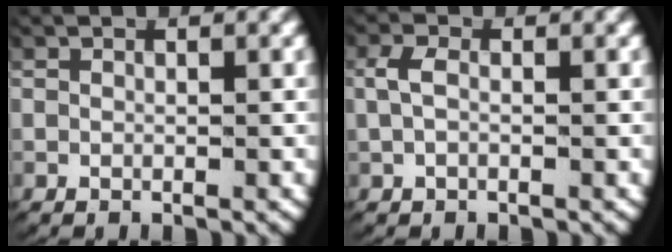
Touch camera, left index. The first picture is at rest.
{"total": 1.5, "force": [0.1, 0.8, 1.3], "torque": [-0.044, -0.002, 0.005]}